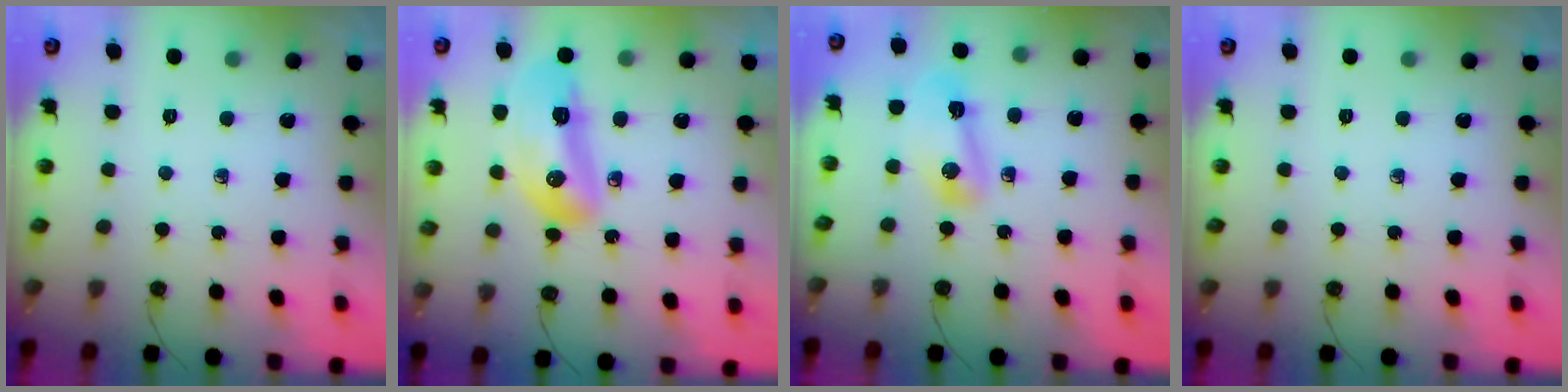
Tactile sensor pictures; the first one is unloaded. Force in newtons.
{"total": 14.5, "press": 14.4, "slide": 1.7}
{"total": 6.9, "press": 6.9, "slide": 0.4}
{"total": 0.0}